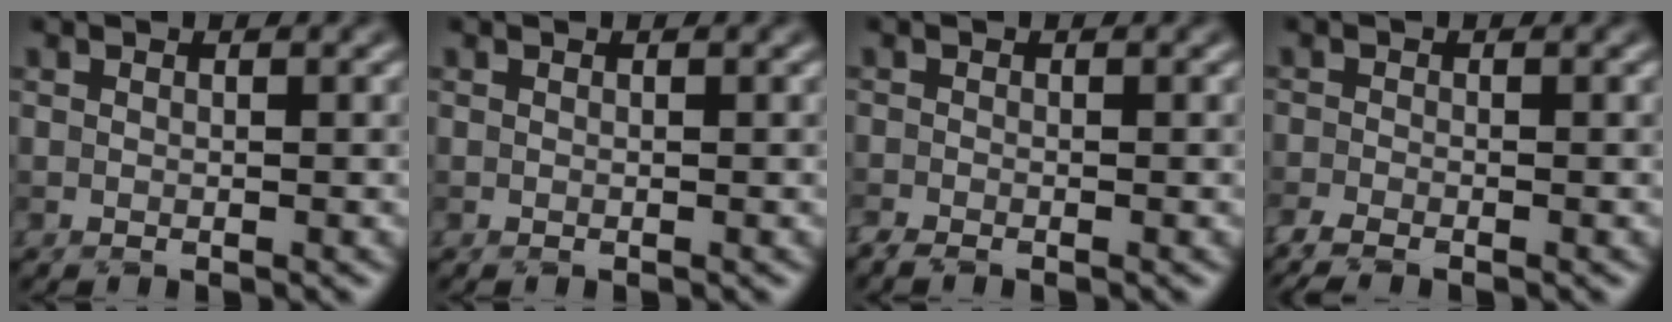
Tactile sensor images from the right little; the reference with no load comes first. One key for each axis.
{"total": 0.0}
{"total": 1.3, "fx": -1.1, "fy": 0.2, "fz": 0.6, "tx": -0.014, "ty": -0.009, "tz": -0.029}
{"total": 2.2, "fx": -1.8, "fy": 0.4, "fz": 1.2, "tx": -0.028, "ty": -0.010, "tz": -0.042}